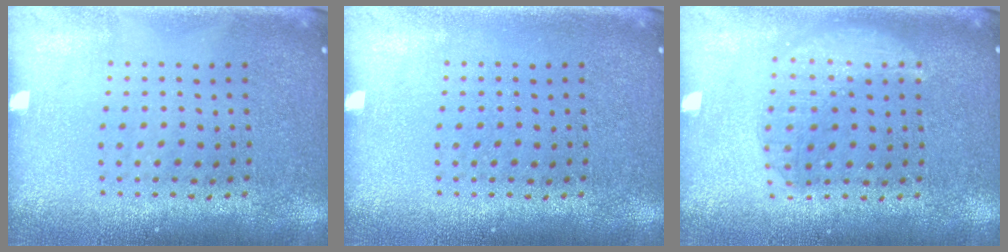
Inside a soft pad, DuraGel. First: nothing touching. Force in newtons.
{"total": 0.0}
{"total": 1.4, "press": 1.4, "slide": 0.2}